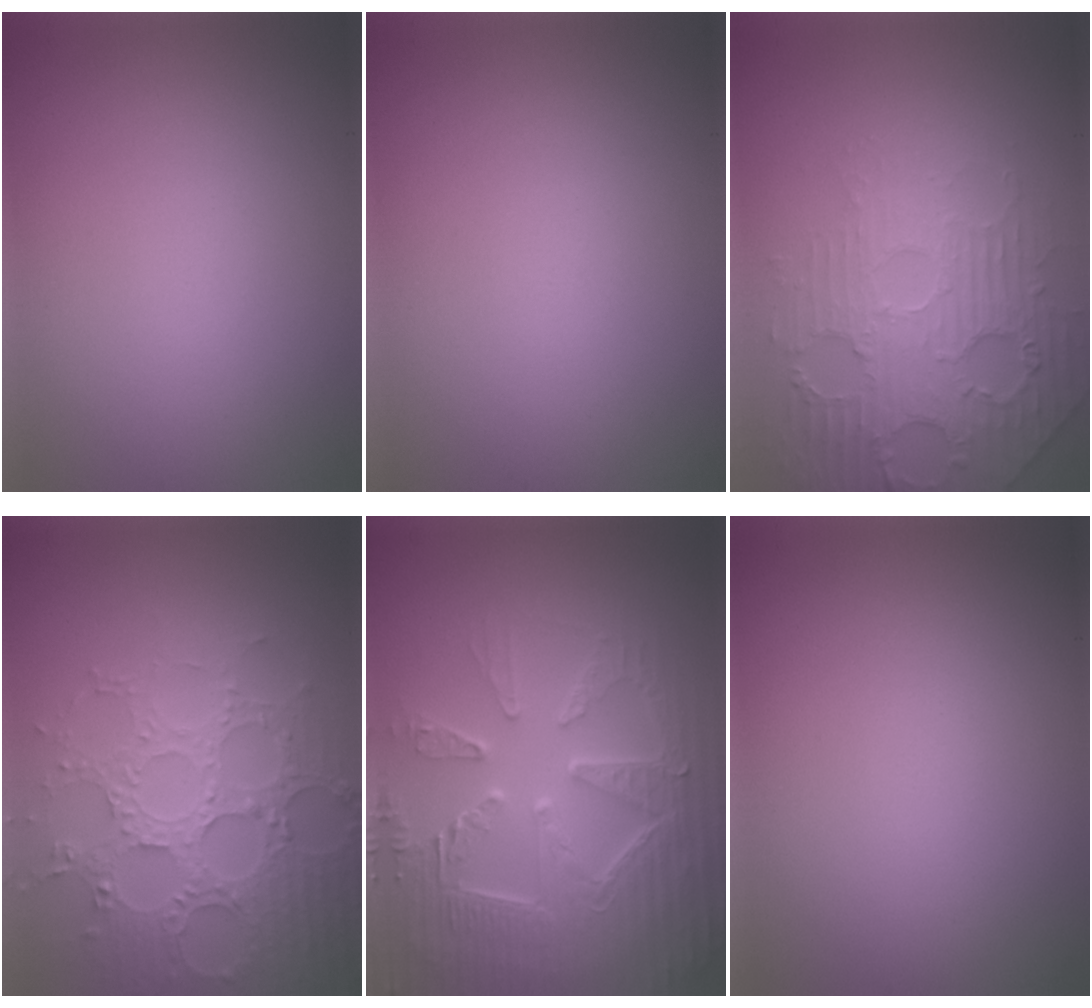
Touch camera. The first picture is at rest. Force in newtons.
{"total": 0.0}
{"total": 5.0, "press": 4.4, "slide": 2.4}
{"total": 5.8, "press": 5.2, "slide": 2.5}
{"total": 9.0, "press": 6.5, "slide": 6.3}
{"total": 0.0}